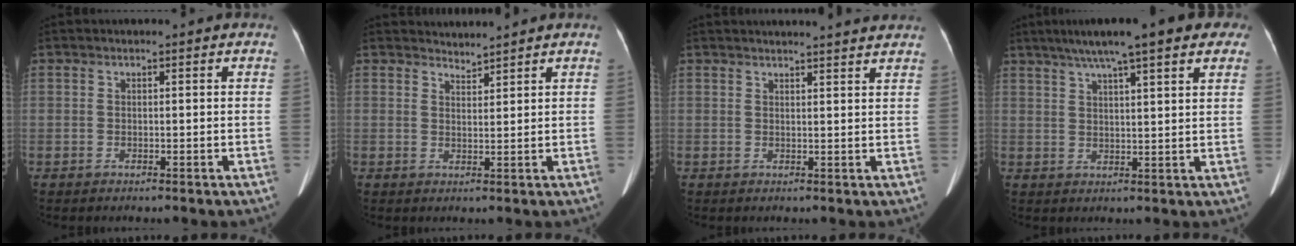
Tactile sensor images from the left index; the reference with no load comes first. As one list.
[{"total": 1.8, "force": [1.7, 0.0, -0.6], "torque": [0.004, 0.003, 0.033]}, {"total": 9.7, "force": [9.3, -0.2, 2.8], "torque": [-0.035, 0.011, 0.094]}, {"total": 15.1, "force": [10.4, 2.6, 10.6], "torque": [-0.157, 0.041, 0.136]}]